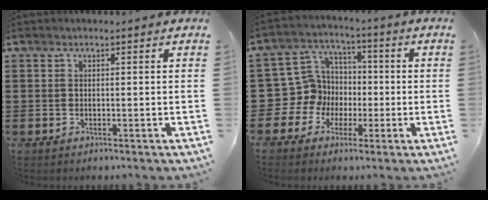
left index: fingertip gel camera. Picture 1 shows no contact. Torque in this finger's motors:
{"motor_torque": [-0.21, 0.68, 0.06, 0.00]}